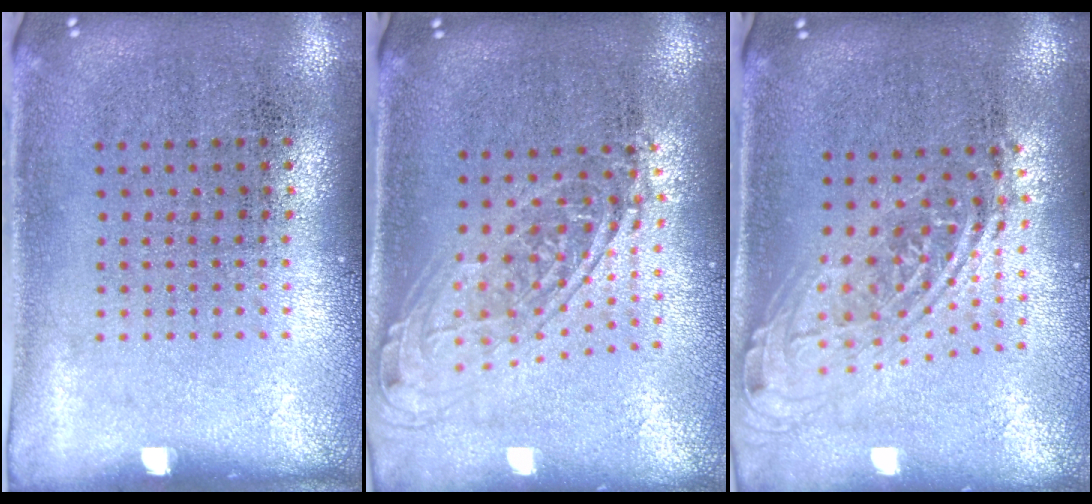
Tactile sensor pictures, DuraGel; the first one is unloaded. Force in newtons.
{"total": 1.8, "press": 1.4, "slide": 1.1}
{"total": 2.0, "press": 1.5, "slide": 1.2}